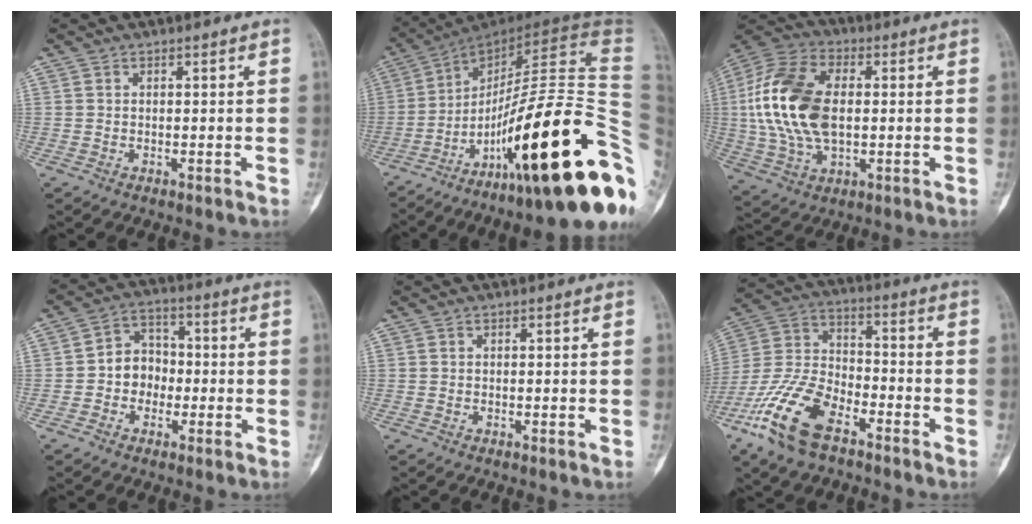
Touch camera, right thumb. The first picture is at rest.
{"total": 34.9, "force": [-12.8, 7.9, 31.5], "torque": [-0.417, 0.064, -0.198]}
{"total": 20.7, "force": [1.2, 12.0, 16.8], "torque": [-0.360, 0.006, 0.023]}
{"total": 7.1, "force": [-1.4, 6.1, 3.5], "torque": [-0.017, 0.029, -0.039]}
{"total": 0.0}
{"total": 16.3, "force": [-9.5, 7.8, 10.8], "torque": [-0.225, 0.043, -0.190]}